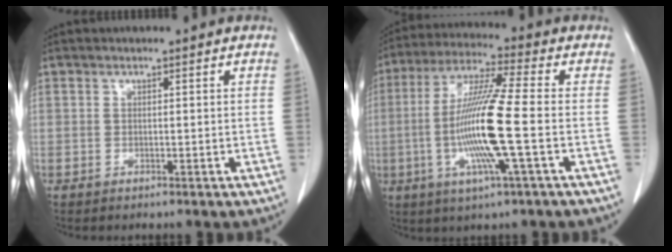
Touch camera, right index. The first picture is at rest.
{"total": 14.5, "force": [-2.6, -0.2, 14.2], "torque": [-0.291, -0.009, -0.060]}